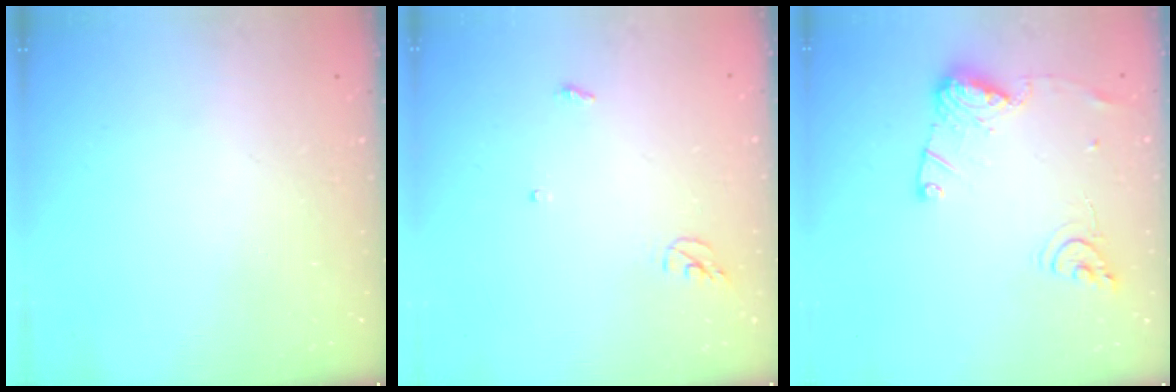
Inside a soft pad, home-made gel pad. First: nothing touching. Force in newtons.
{"total": 3.8, "press": 3.8, "slide": 0.3}
{"total": 12.9, "press": 12.8, "slide": 1.5}